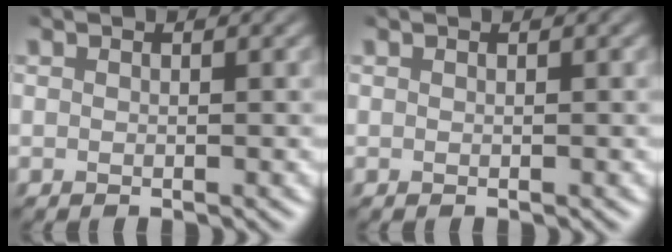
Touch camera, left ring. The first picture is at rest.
{"total": 0.0}